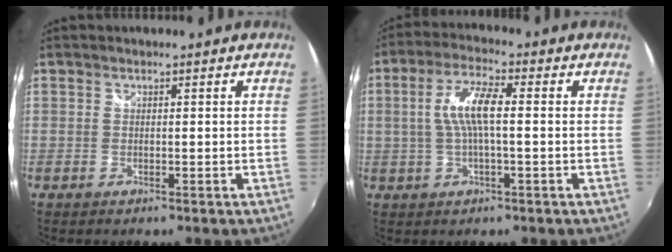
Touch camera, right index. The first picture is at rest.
{"total": 7.5, "force": [0.2, 1.7, 7.3], "torque": [-0.146, 0.008, 0.007]}